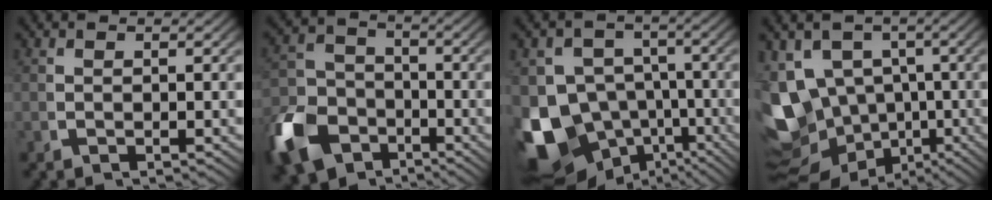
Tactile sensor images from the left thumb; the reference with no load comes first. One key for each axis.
{"total": 10.5, "fx": -5.2, "fy": 7.8, "fz": 4.7, "tx": -0.085, "ty": -0.044, "tz": -0.080}
{"total": 17.6, "fx": -5.6, "fy": 13.7, "fz": 9.5, "tx": -0.207, "ty": -0.103, "tz": -0.059}
{"total": 17.3, "fx": -3.8, "fy": 14.6, "fz": 8.6, "tx": -0.223, "ty": -0.098, "tz": -0.035}